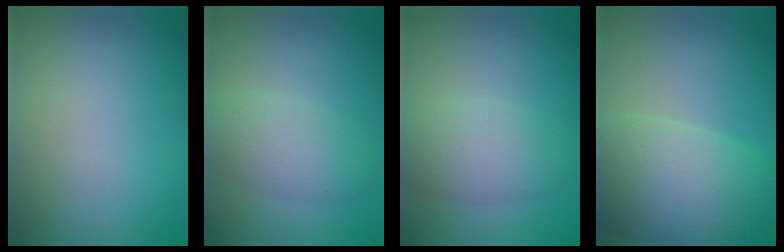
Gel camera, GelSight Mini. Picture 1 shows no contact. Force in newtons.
{"total": 3.7, "press": 3.7, "slide": 0.2}
{"total": 4.2, "press": 4.2, "slide": 0.2}
{"total": 10.1, "press": 10.1, "slide": 0.5}